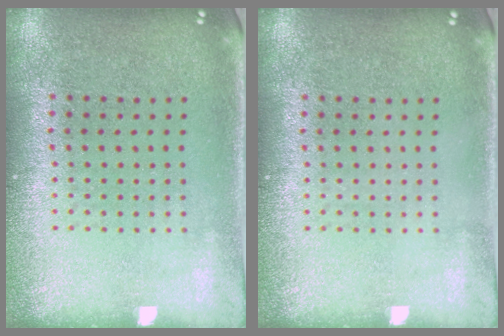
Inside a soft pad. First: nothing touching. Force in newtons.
{"total": 0.0}